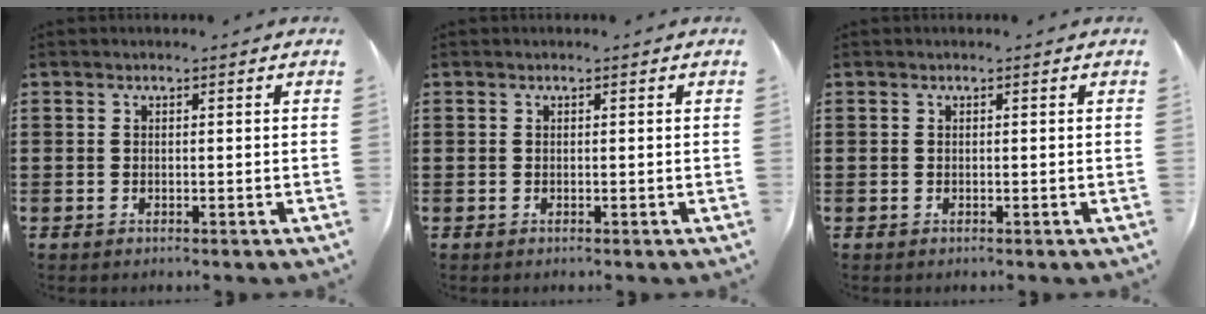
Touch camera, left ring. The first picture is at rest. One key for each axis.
{"total": 0.0}
{"total": 0.0}